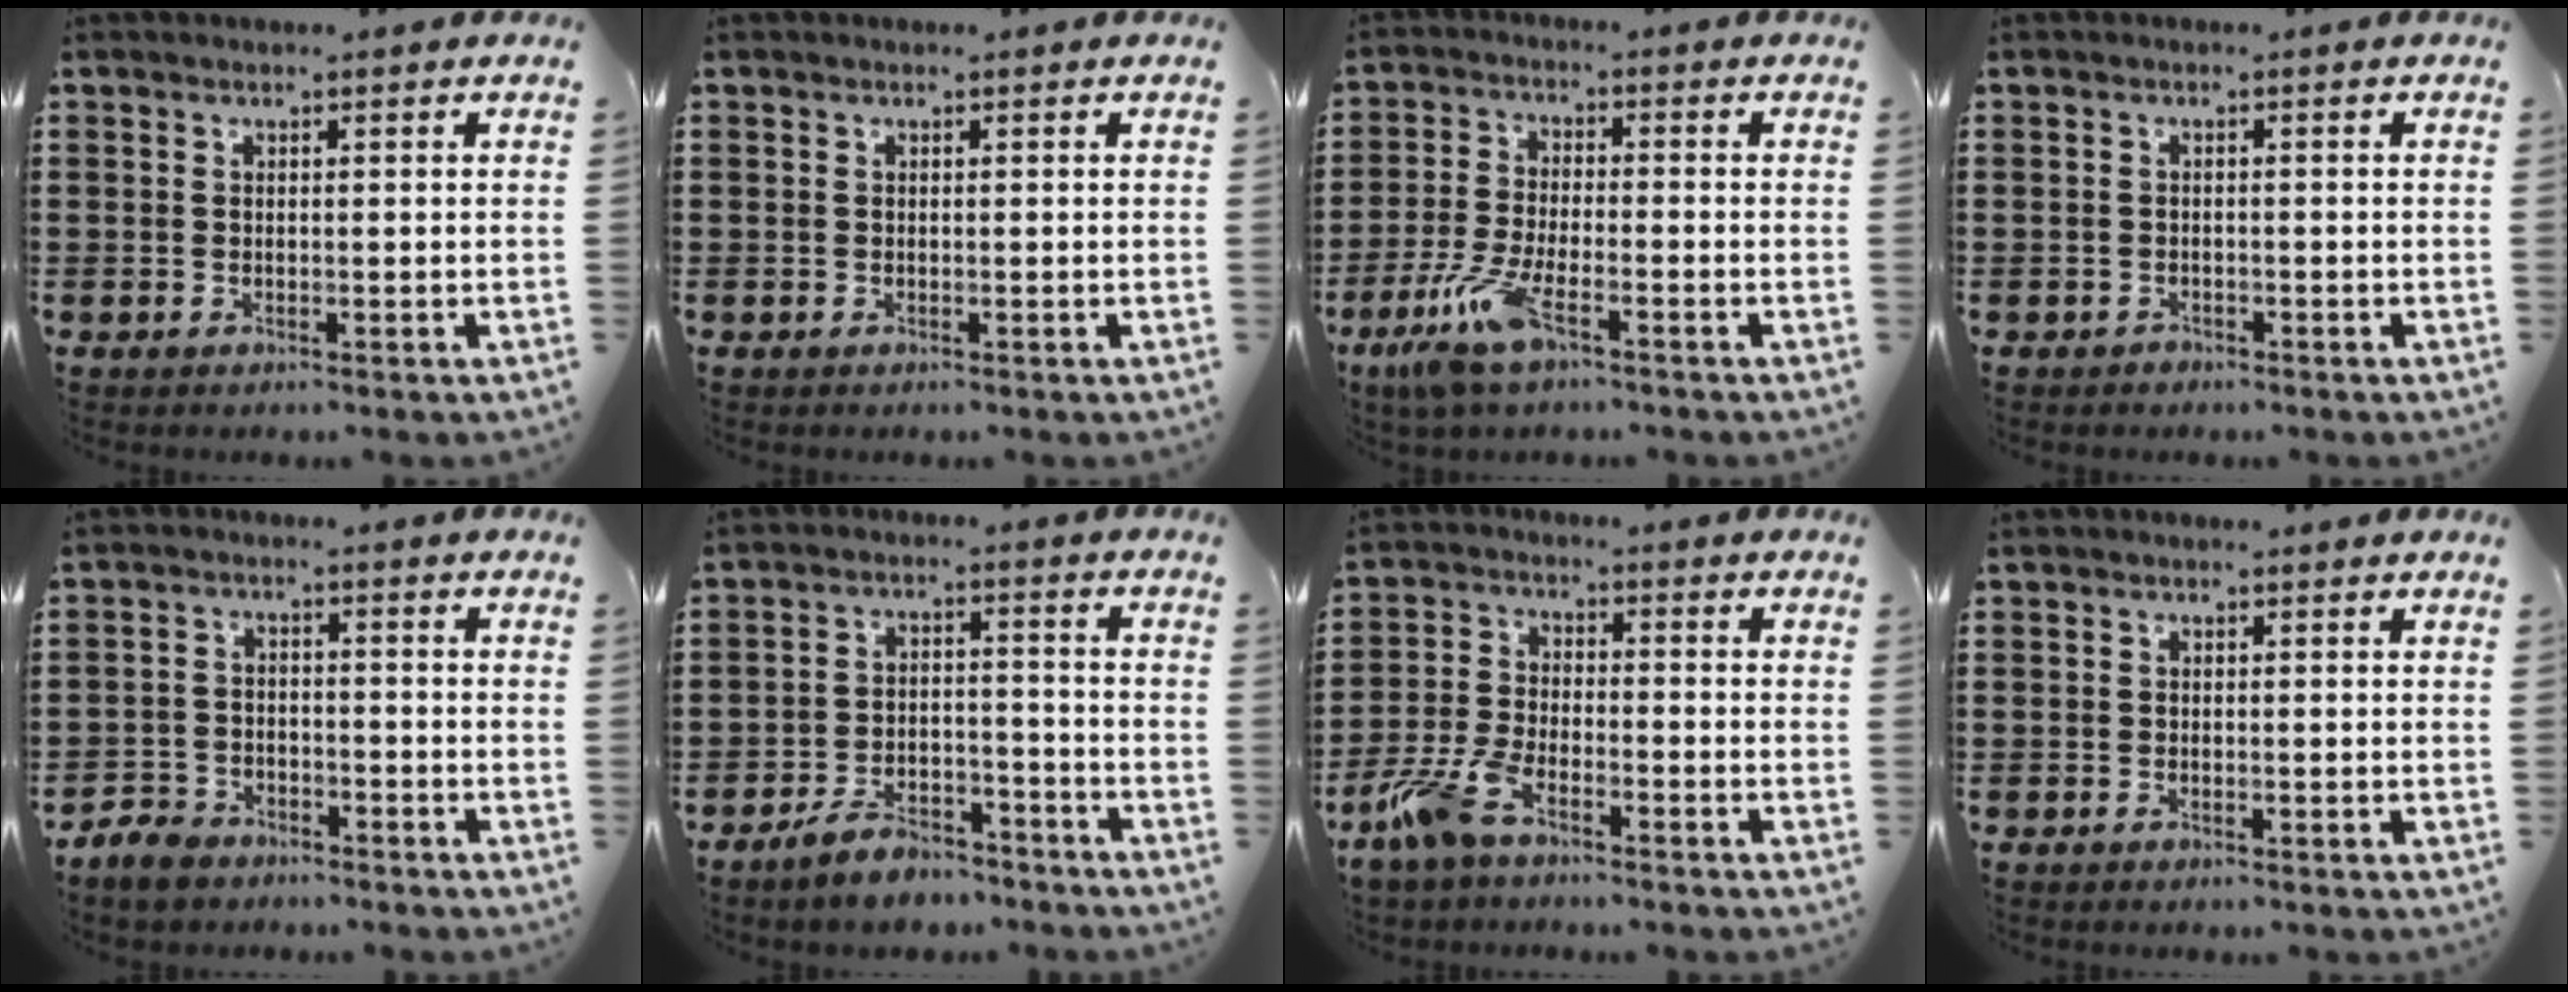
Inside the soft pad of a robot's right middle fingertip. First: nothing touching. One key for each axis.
{"total": 0.0}
{"total": 7.5, "fx": -4.6, "fy": 1.8, "fz": 5.6, "tx": -0.134, "ty": -0.014, "tz": -0.088}
{"total": 1.0, "fx": -1.0, "fy": 0.3, "fz": 0.0, "tx": -0.003, "ty": 0.000, "tz": -0.021}
{"total": 3.8, "fx": -3.6, "fy": 1.3, "fz": 0.5, "tx": -0.027, "ty": 0.000, "tz": -0.076}
{"total": 5.7, "fx": -5.3, "fy": 1.3, "fz": 1.8, "tx": -0.041, "ty": 0.004, "tz": -0.104}
{"total": 6.8, "fx": -4.7, "fy": 2.1, "fz": 4.4, "tx": -0.119, "ty": -0.006, "tz": -0.095}
{"total": 0.0}